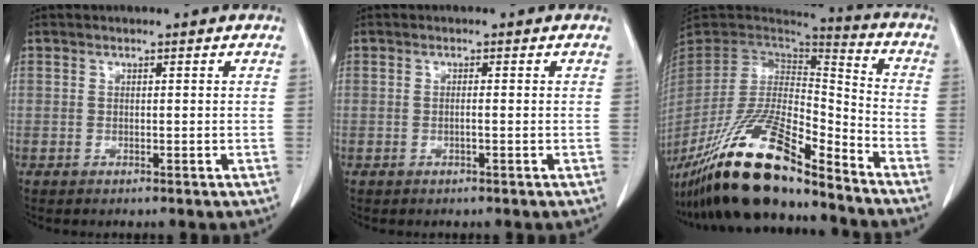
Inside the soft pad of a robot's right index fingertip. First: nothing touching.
{"total": 0.7, "force": [-0.2, -0.1, 0.7], "torque": [-0.013, 0.001, -0.003]}
{"total": 21.2, "force": [-16.1, 3.8, 13.3], "torque": [-0.278, -0.023, -0.297]}